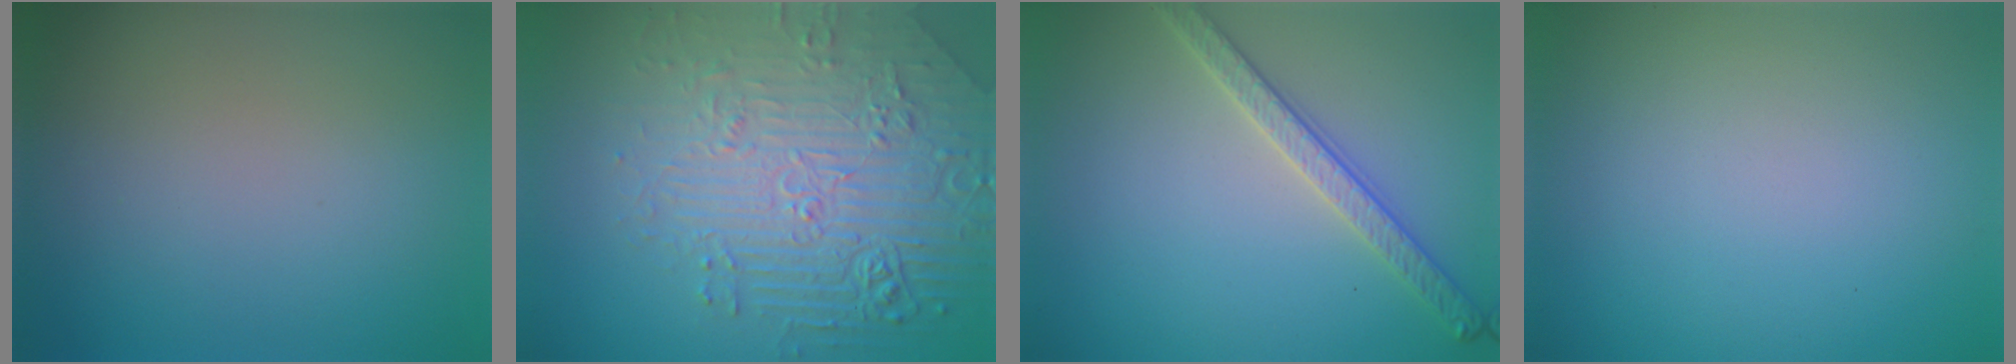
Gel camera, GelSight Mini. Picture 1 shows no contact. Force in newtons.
{"total": 6.9, "press": 5.6, "slide": 4.0}
{"total": 2.8, "press": 2.7, "slide": 0.7}
{"total": 0.0}